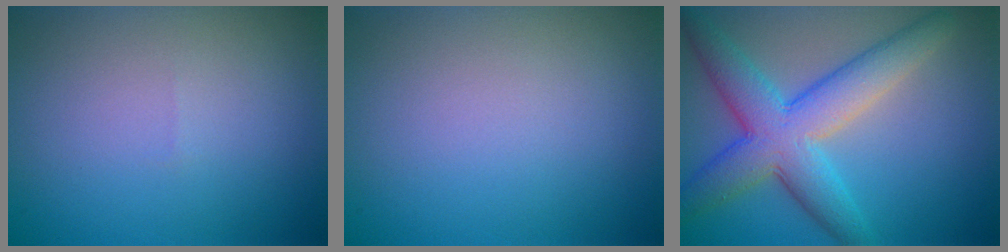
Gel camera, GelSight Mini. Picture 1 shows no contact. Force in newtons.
{"total": 0.0}
{"total": 7.4, "press": 7.4, "slide": 0.2}